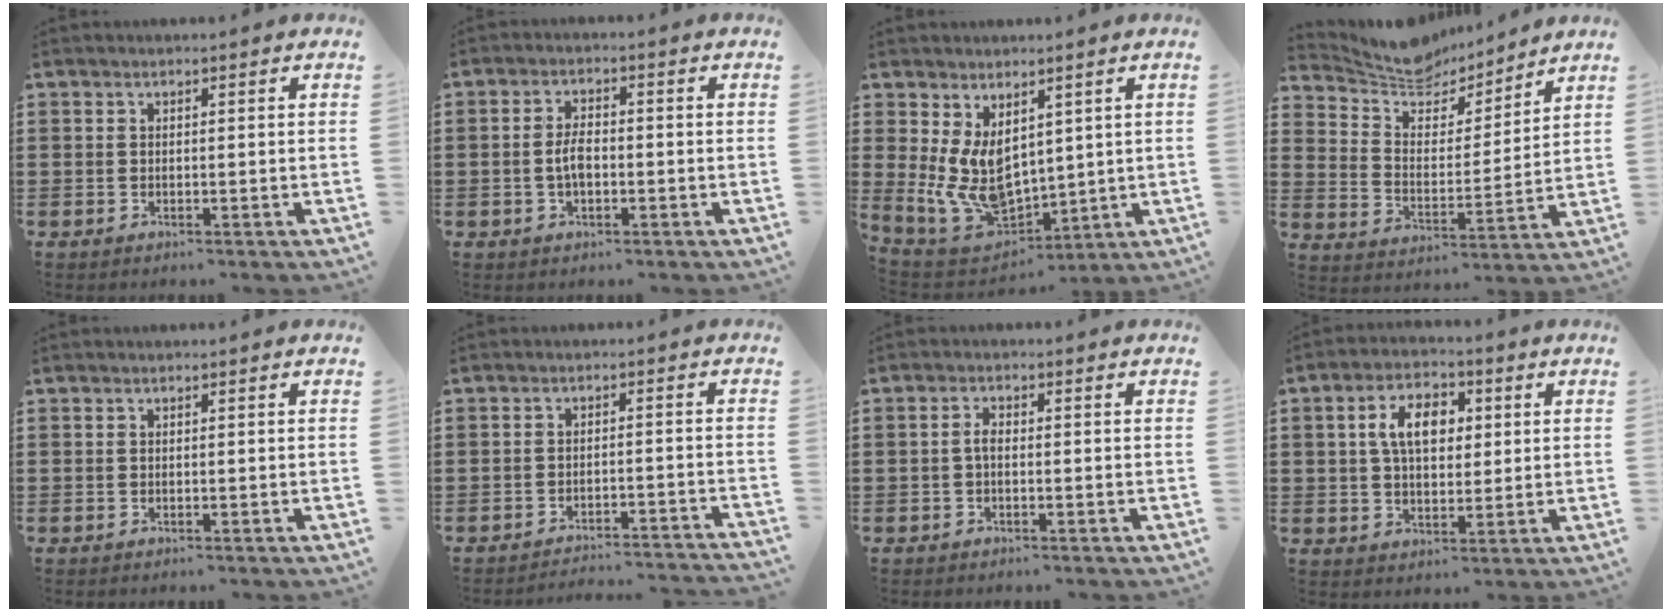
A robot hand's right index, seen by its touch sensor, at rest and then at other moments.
{"total": 3.8, "force": [-0.6, 1.8, 3.3], "torque": [-0.077, 0.000, -0.015]}
{"total": 10.0, "force": [2.4, 6.2, 7.5], "torque": [-0.185, -0.015, 0.050]}
{"total": 7.3, "force": [6.7, 2.6, 1.0], "torque": [-0.059, -0.047, 0.122]}
{"total": 0.0}
{"total": 2.9, "force": [-2.9, -0.1, 0.4], "torque": [-0.012, -0.001, -0.062]}
{"total": 1.7, "force": [-0.4, 0.7, 1.5], "torque": [-0.037, -0.001, -0.011]}
{"total": 7.4, "force": [1.7, 4.5, 5.6], "torque": [-0.115, 0.016, 0.024]}